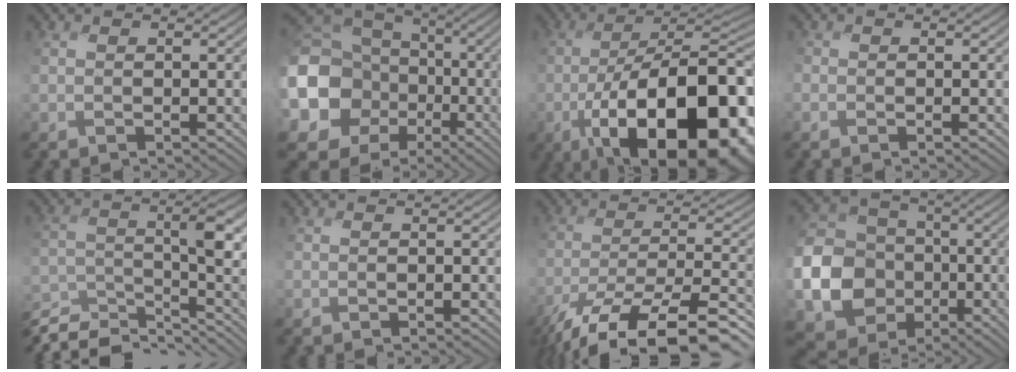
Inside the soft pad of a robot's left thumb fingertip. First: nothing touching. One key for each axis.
{"total": 19.6, "fx": -2.3, "fy": 17.2, "fz": 9.2, "tx": -0.258, "ty": -0.055, "tz": -0.042}
{"total": 21.6, "fx": -8.9, "fy": 9.1, "fz": 17.4, "tx": -0.252, "ty": -0.019, "tz": -0.139}
{"total": 0.7, "fx": -0.3, "fy": 0.3, "fz": -0.5, "tx": 0.014, "ty": -0.005, "tz": -0.011}
{"total": 8.4, "fx": -7.3, "fy": 1.6, "fz": 4.0, "tx": -0.077, "ty": -0.013, "tz": -0.152}
{"total": 0.0}
{"total": 16.2, "fx": -12.4, "fy": 4.0, "fz": 9.8, "tx": -0.179, "ty": -0.036, "tz": -0.196}
{"total": 17.0, "fx": -4.2, "fy": 14.8, "fz": 7.1, "tx": -0.220, "ty": -0.038, "tz": -0.091}